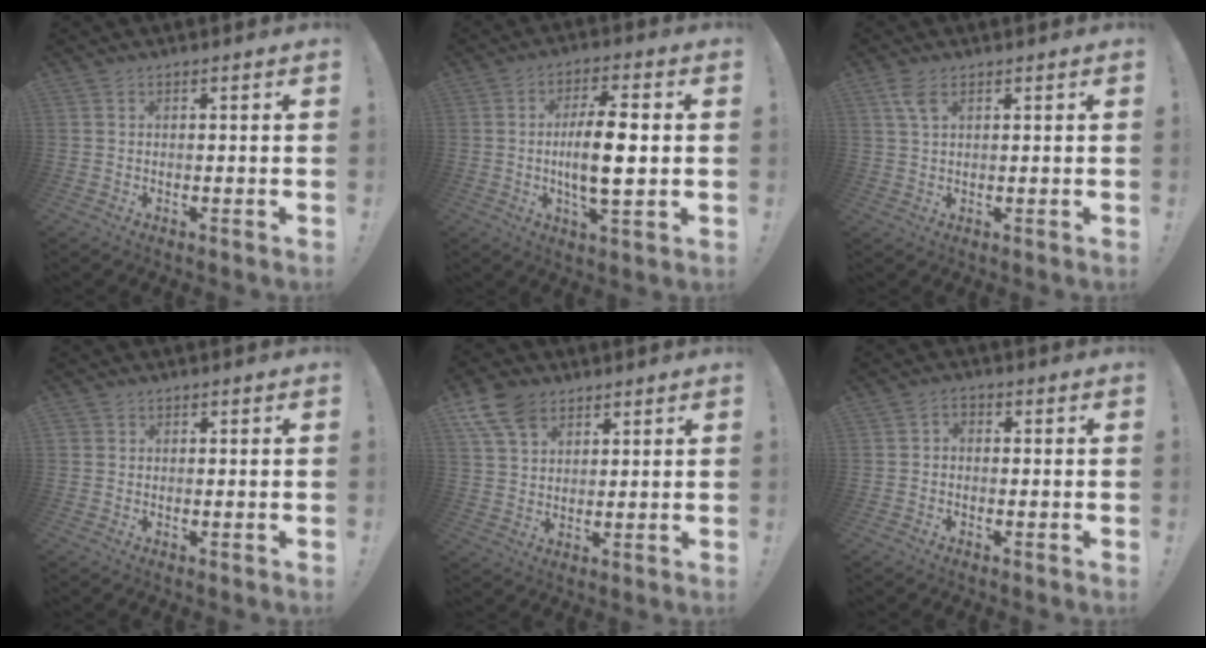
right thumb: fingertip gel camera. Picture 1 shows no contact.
{"total": 12.1, "force": [-0.5, 3.2, 11.7], "torque": [-0.219, 0.000, -0.018]}
{"total": 4.0, "force": [1.9, 1.7, 3.1], "torque": [-0.064, -0.001, 0.036]}
{"total": 0.8, "force": [0.3, 0.8, 0.1], "torque": [-0.009, 0.006, 0.008]}
{"total": 9.9, "force": [6.1, 6.4, 4.6], "torque": [-0.085, -0.020, 0.121]}
{"total": 1.9, "force": [-1.2, 0.9, 1.2], "torque": [-0.019, 0.007, -0.023]}